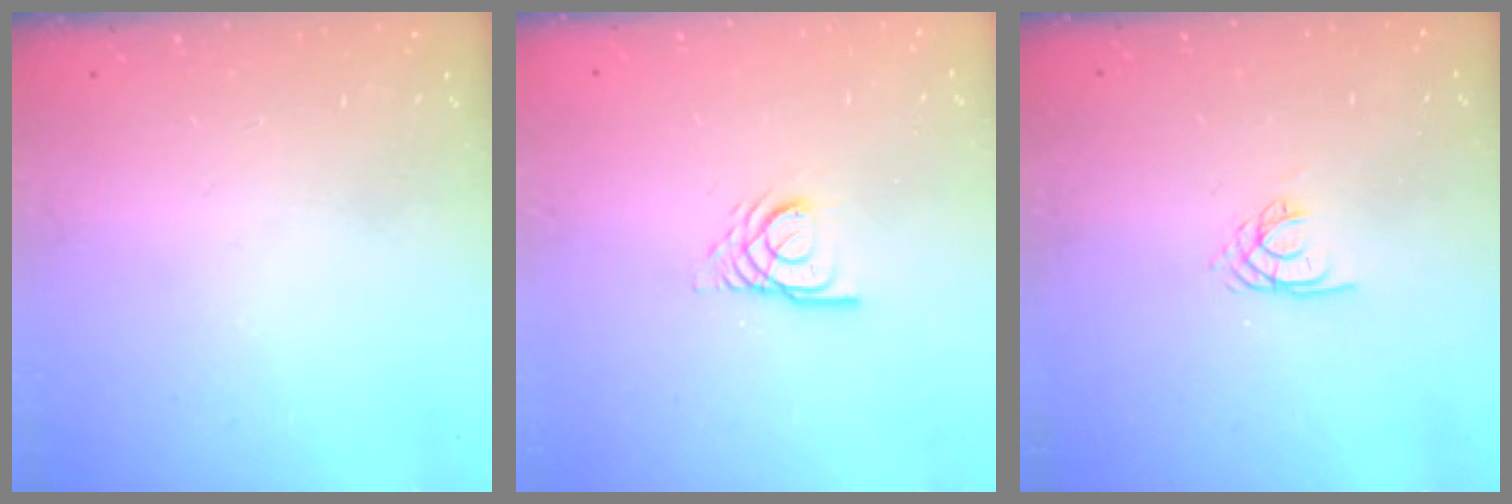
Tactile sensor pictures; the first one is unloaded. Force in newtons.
{"total": 5.7, "press": 5.7, "slide": 0.6}
{"total": 2.1, "press": 2.1, "slide": 0.3}